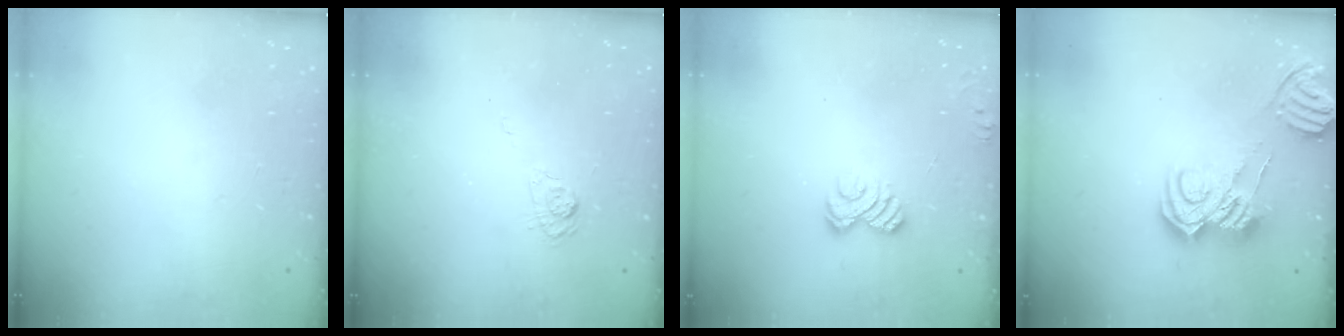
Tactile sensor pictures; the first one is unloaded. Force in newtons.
{"total": 4.9, "press": 4.7, "slide": 1.6}
{"total": 6.0, "press": 5.8, "slide": 1.3}
{"total": 13.6, "press": 13.6, "slide": 1.5}